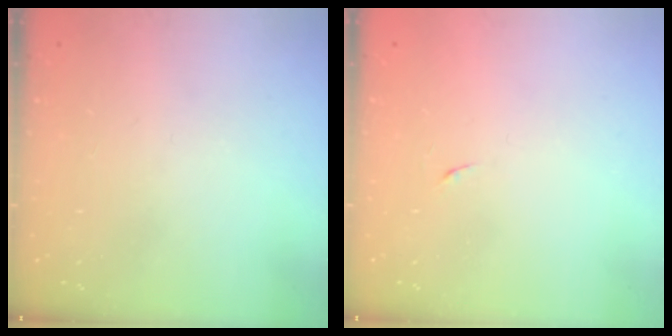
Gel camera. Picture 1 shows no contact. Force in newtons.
{"total": 3.8, "press": 3.7, "slide": 0.8}